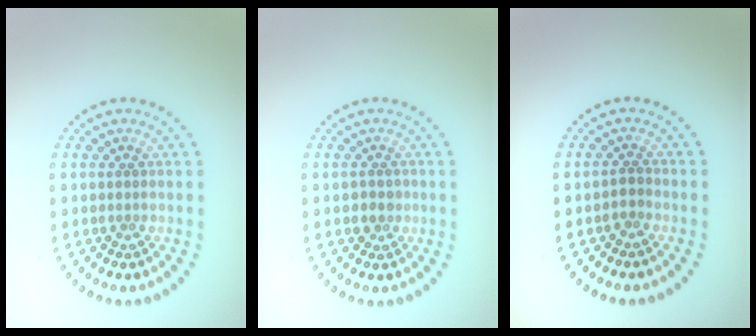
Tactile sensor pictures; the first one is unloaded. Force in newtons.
{"total": 1.5, "press": 1.3, "slide": 0.8}
{"total": 1.1, "press": 0.9, "slide": 0.6}